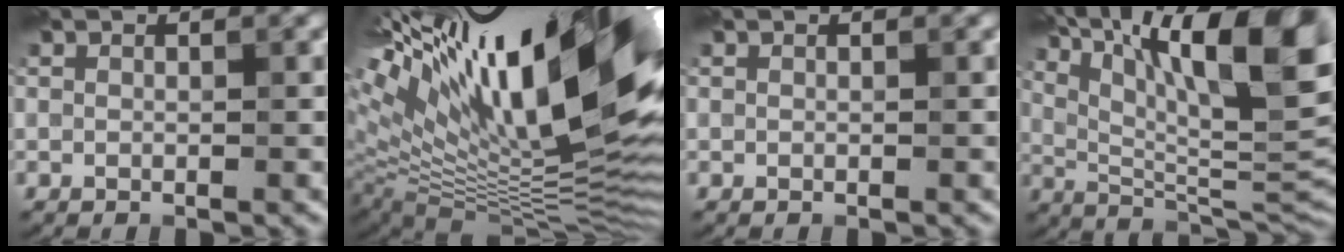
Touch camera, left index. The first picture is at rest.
{"total": 22.1, "force": [10.0, 7.5, 18.3], "torque": [-0.272, 0.057, 0.180]}
{"total": 0.0}
{"total": 16.1, "force": [7.3, 4.6, 13.5], "torque": [-0.206, 0.014, 0.127]}